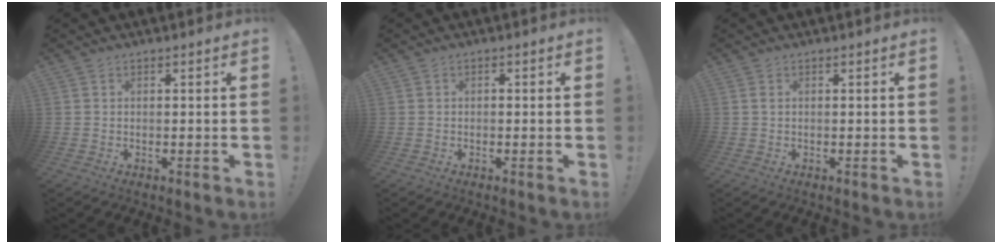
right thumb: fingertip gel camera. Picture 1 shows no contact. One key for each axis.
{"total": 0.5, "fx": -0.4, "fy": 0.2, "fz": 0.1, "tx": -0.002, "ty": 0.002, "tz": -0.008}
{"total": 0.7, "fx": 0.1, "fy": 0.2, "fz": 0.7, "tx": -0.013, "ty": 0.003, "tz": 0.002}